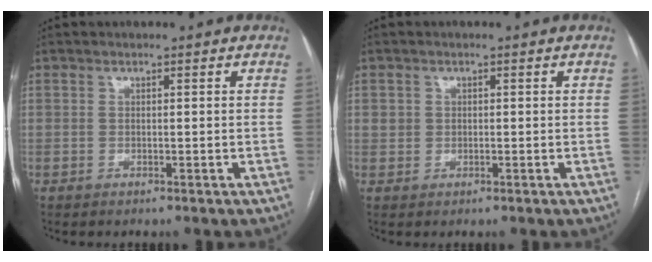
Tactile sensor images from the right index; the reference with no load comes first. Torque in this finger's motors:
{"motor_torque": [-0.01, 0.08, 0.02, 0.00]}